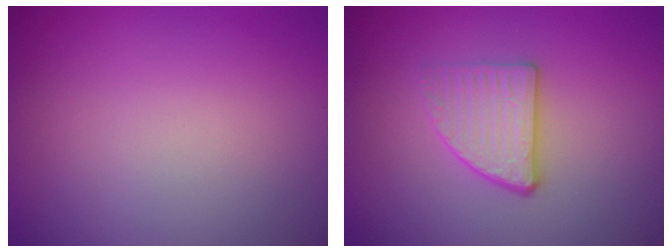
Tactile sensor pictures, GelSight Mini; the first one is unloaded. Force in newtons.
{"total": 2.7, "press": 2.4, "slide": 1.1}